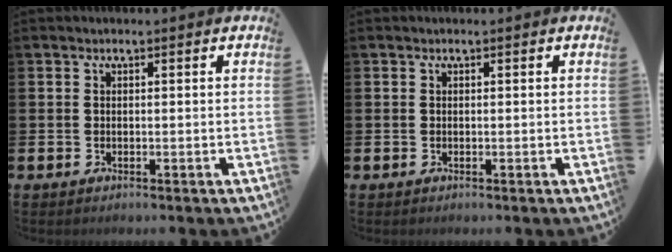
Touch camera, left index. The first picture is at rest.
{"total": 0.0}